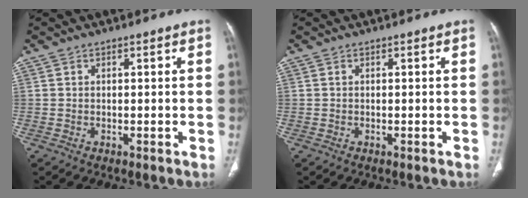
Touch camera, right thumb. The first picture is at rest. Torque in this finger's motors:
{"motor_torque": [-0.14, -0.20, 0.09, -0.02, 0.03]}